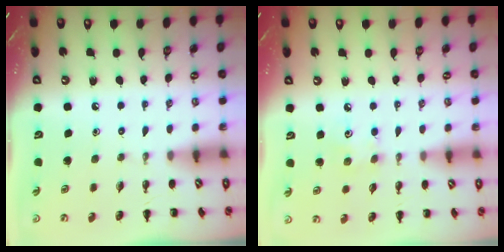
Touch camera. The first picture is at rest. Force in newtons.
{"total": 4.0, "press": 3.9, "slide": 1.1}